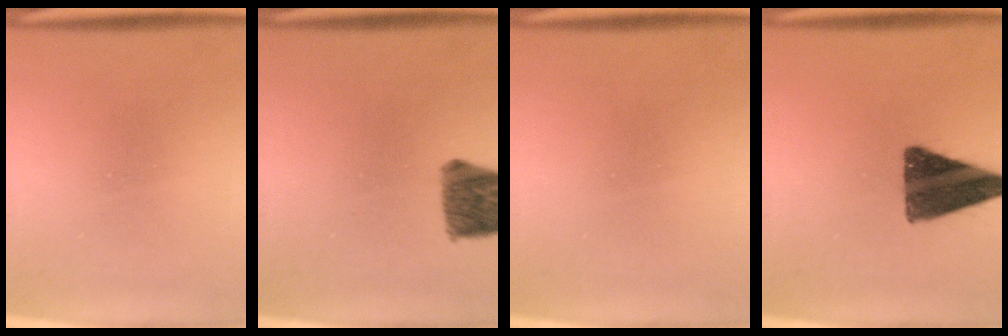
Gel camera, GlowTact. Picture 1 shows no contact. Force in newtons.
{"total": 10.1}
{"total": 0.5}
{"total": 14.2}